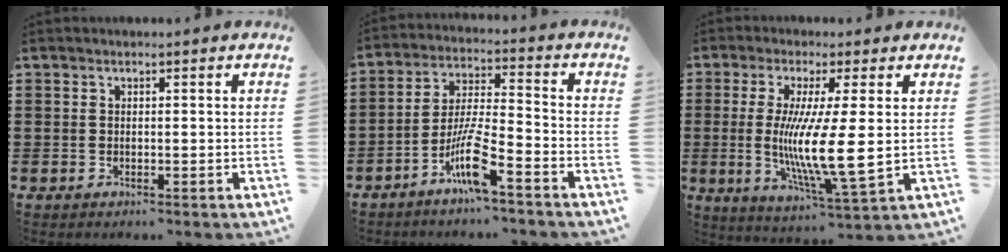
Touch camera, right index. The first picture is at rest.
{"total": 8.7, "force": [-5.8, 0.7, 6.4], "torque": [-0.144, -0.012, -0.114]}
{"total": 10.5, "force": [0.4, 0.9, 10.4], "torque": [-0.213, -0.017, 0.004]}